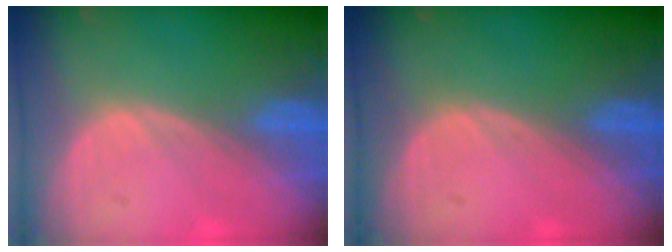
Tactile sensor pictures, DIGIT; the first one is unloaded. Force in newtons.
{"total": 0.0}